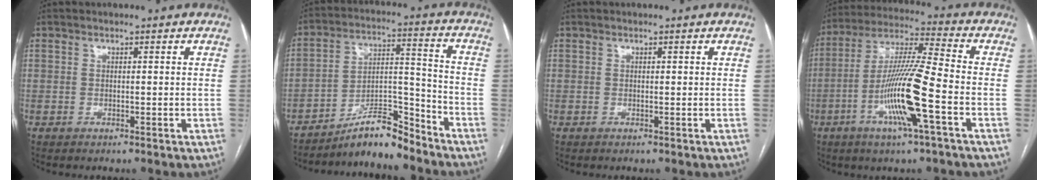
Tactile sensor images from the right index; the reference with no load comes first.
{"total": 9.8, "force": [-8.8, 1.6, 4.0], "torque": [-0.064, 0.030, -0.151]}
{"total": 0.0}
{"total": 14.4, "force": [-4.8, -0.1, 13.6], "torque": [-0.269, -0.003, -0.095]}